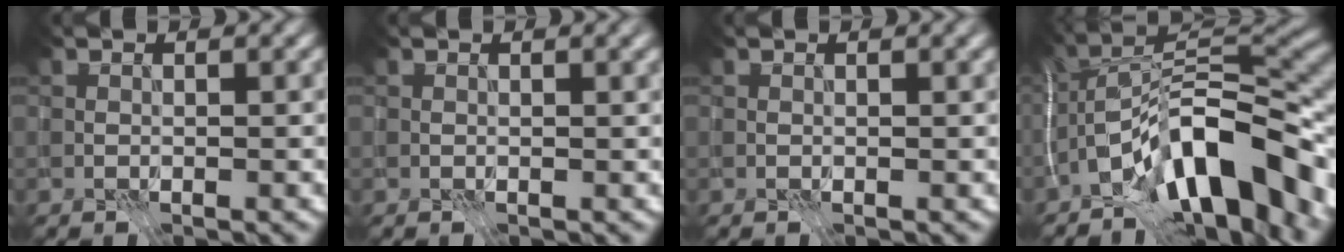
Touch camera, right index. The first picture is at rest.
{"total": 1.0, "force": [0.6, 0.1, 0.8], "torque": [-0.012, 0.004, 0.008]}
{"total": 0.7, "force": [0.4, 0.0, 0.5], "torque": [-0.008, 0.004, 0.005]}
{"total": 13.5, "force": [-6.8, 4.8, 10.6], "torque": [-0.160, 0.023, -0.128]}